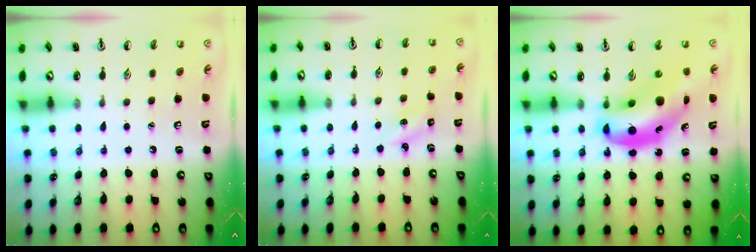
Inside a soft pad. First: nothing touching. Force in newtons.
{"total": 1.6, "press": 1.5, "slide": 0.6}
{"total": 14.1, "press": 13.5, "slide": 4.0}